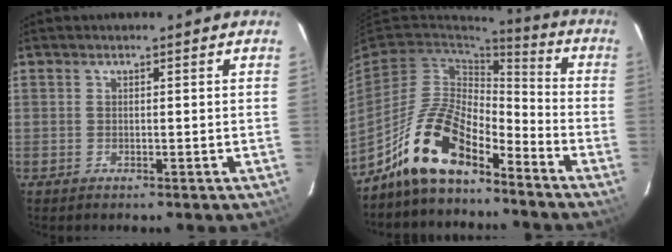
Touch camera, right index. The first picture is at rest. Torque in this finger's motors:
{"motor_torque": [0.59, -0.65, 1.05, 0.21]}